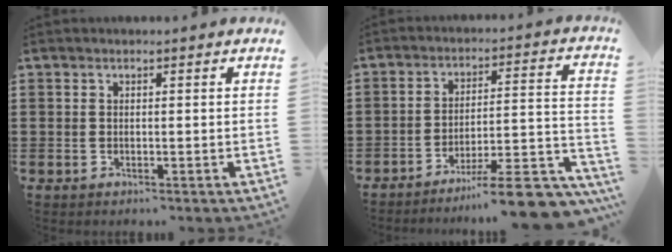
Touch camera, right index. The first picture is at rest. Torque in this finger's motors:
{"motor_torque": [0.38, -0.34, 0.15, 0.02]}